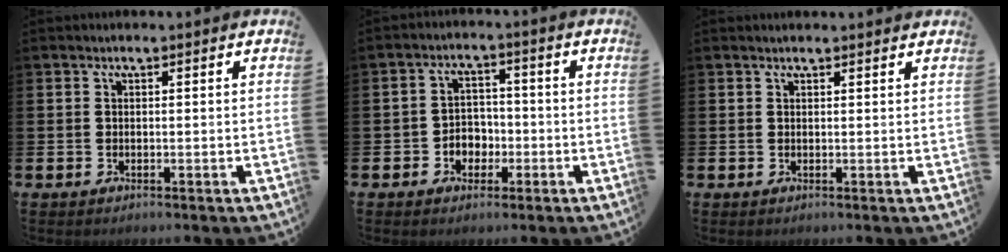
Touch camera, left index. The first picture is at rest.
{"total": 3.4, "force": [-1.5, 2.9, 1.1], "torque": [-0.029, 0.006, -0.036]}
{"total": 0.8, "force": [0.8, 0.0, 0.1], "torque": [0.010, -0.004, 0.011]}